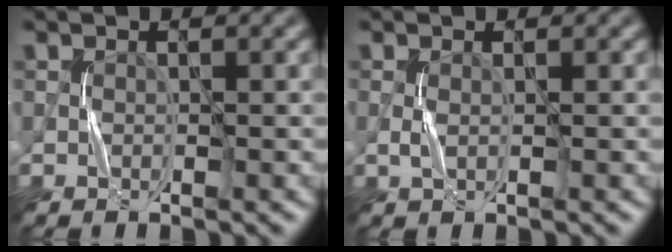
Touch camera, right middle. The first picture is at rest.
{"total": 0.6, "force": [0.0, 0.1, 0.6], "torque": [-0.020, 0.001, 0.001]}